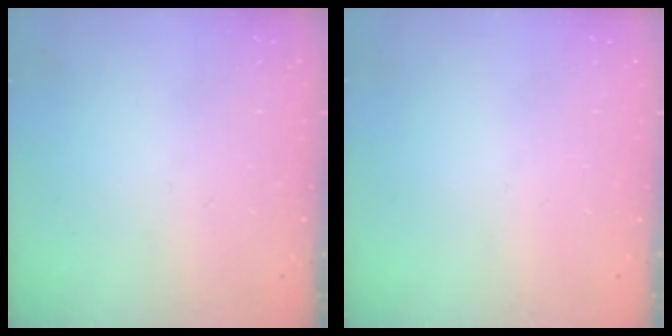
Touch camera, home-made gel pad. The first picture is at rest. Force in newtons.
{"total": 0.0}